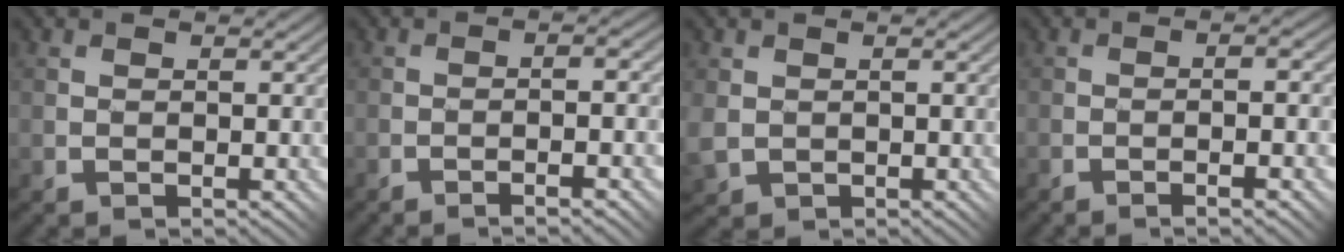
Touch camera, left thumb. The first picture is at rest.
{"total": 5.8, "force": [-2.8, 0.7, 5.0], "torque": [-0.065, 0.002, -0.038]}
{"total": 3.2, "force": [-0.2, 2.8, 1.6], "torque": [-0.052, -0.019, 0.004]}
{"total": 6.2, "force": [-2.6, 0.9, 5.6], "torque": [-0.069, 0.002, -0.032]}